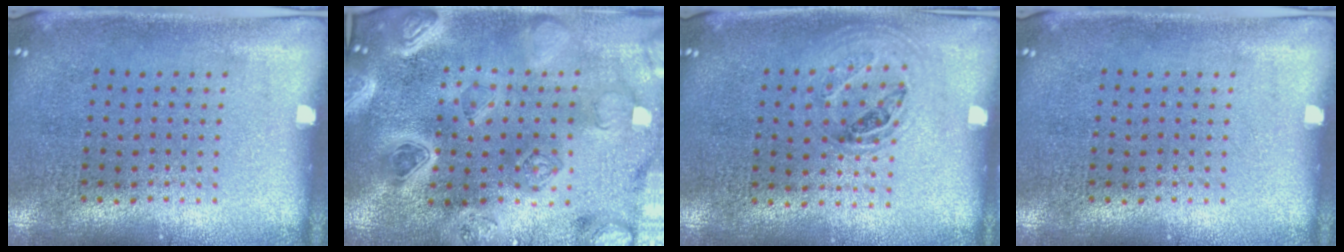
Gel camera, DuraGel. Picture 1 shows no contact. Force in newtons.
{"total": 5.1, "press": 4.3, "slide": 2.8}
{"total": 1.0, "press": 0.9, "slide": 0.4}
{"total": 0.0}